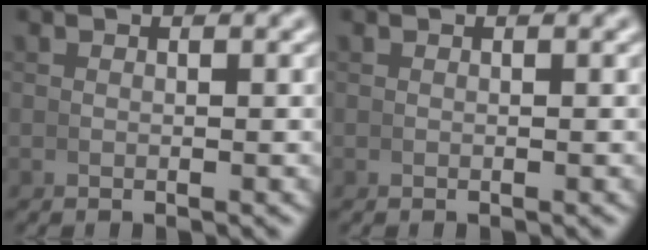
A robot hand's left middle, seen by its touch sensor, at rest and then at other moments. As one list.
[{"total": 0.0}]